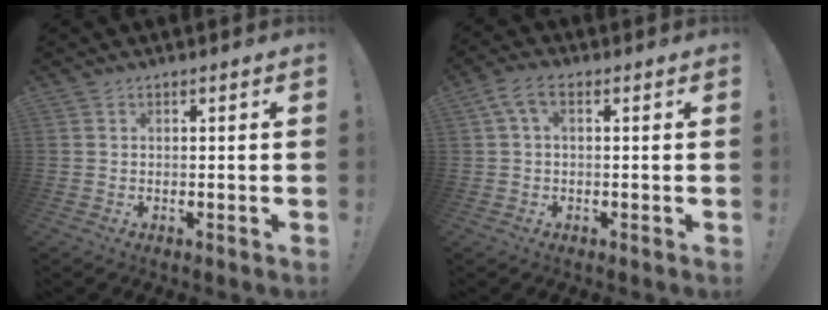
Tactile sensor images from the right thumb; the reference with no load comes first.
{"total": 4.8, "force": [1.2, 2.1, 4.1], "torque": [-0.084, 0.000, 0.023]}